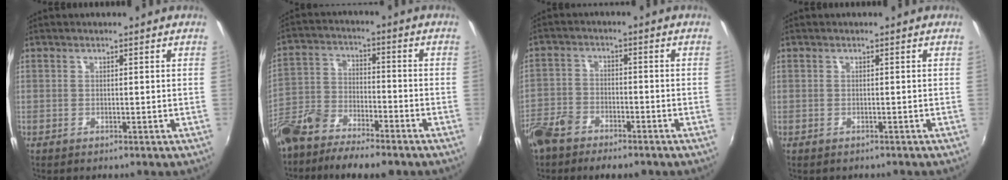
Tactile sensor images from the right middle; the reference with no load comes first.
{"total": 14.3, "force": [-10.7, 5.4, 7.9], "torque": [-0.186, -0.023, -0.197]}
{"total": 9.1, "force": [-6.6, 4.5, 4.4], "torque": [-0.113, -0.010, -0.124]}
{"total": 0.6, "force": [-0.4, 0.4, 0.1], "torque": [-0.004, 0.000, -0.004]}